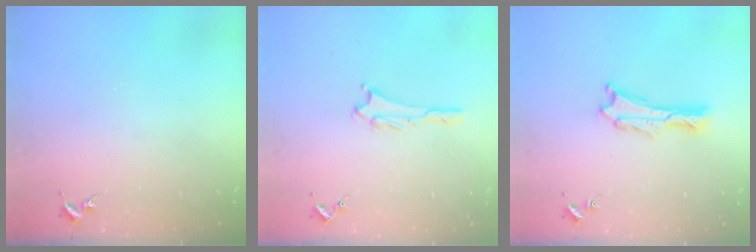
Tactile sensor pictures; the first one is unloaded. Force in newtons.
{"total": 1.1, "press": 1.0, "slide": 0.1}
{"total": 0.9, "press": 0.9, "slide": 0.2}